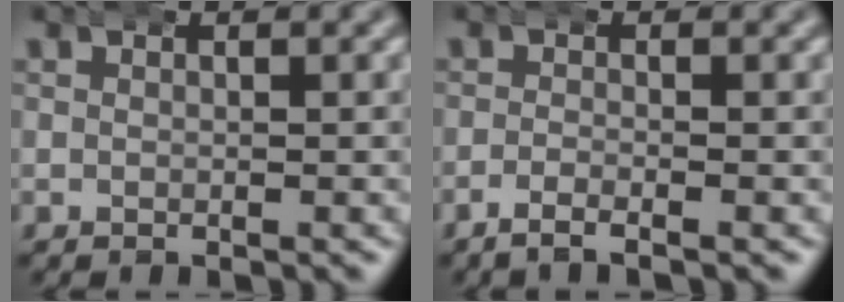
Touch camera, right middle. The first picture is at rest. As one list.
[{"total": 1.7, "force": [-1.4, 0.1, 1.0], "torque": [-0.024, -0.002, -0.027]}]